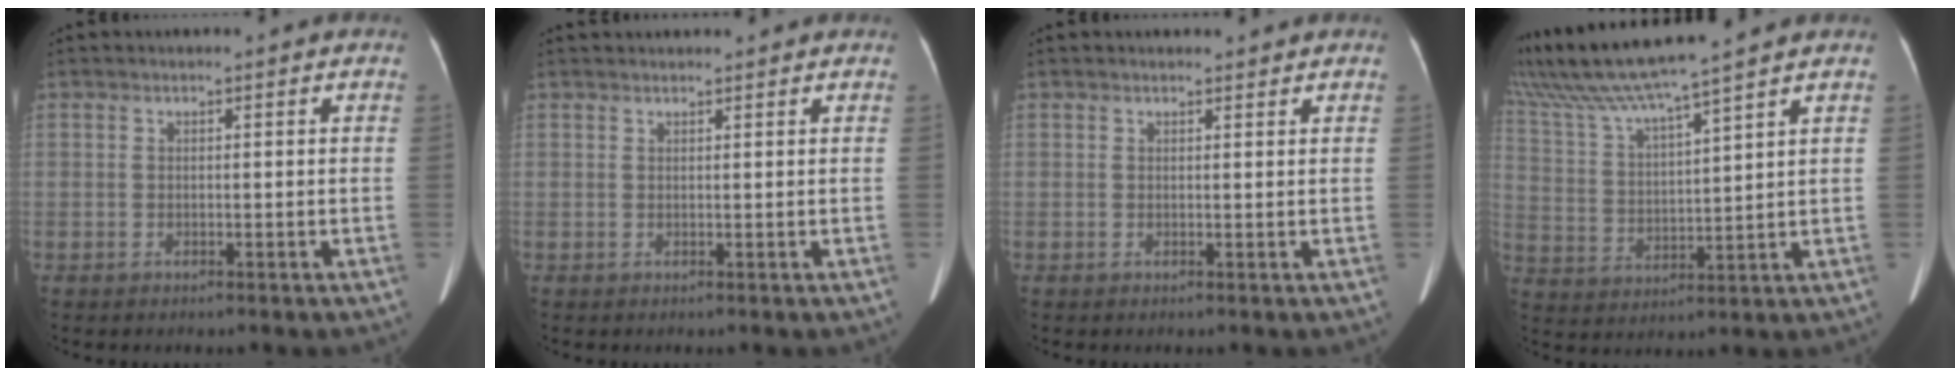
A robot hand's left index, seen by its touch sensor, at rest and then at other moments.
{"total": 4.9, "force": [4.6, 0.6, 1.4], "torque": [-0.012, 0.023, 0.054]}
{"total": 2.2, "force": [2.1, 0.4, 0.5], "torque": [-0.006, -0.002, 0.026]}
{"total": 13.7, "force": [11.8, -1.4, 6.8], "torque": [-0.137, 0.012, 0.219]}